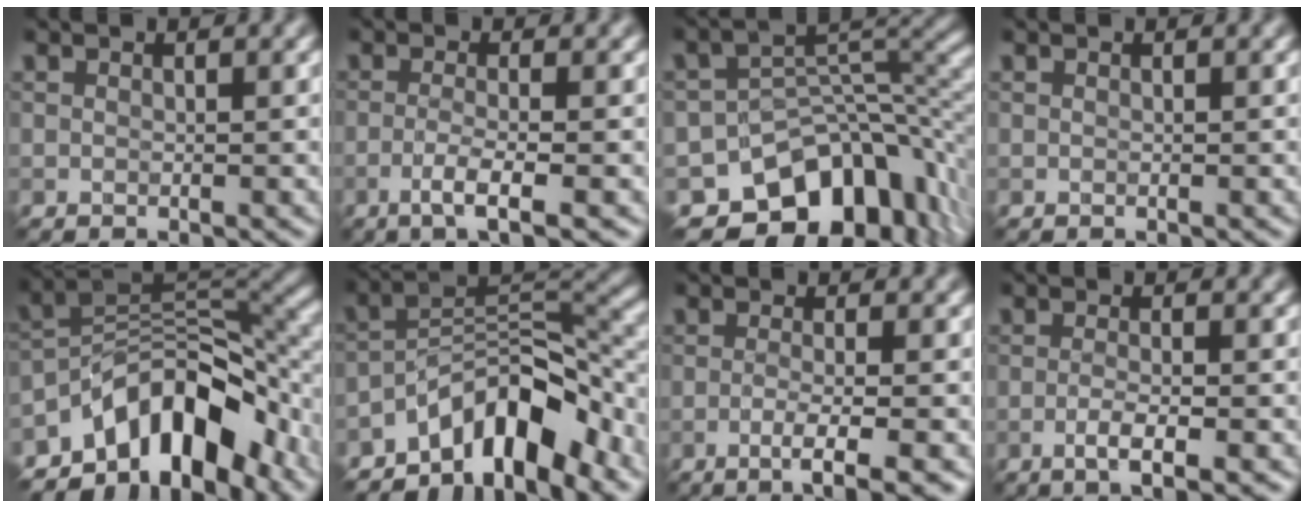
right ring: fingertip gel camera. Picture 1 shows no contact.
{"total": 3.1, "force": [-1.4, 0.4, 2.7], "torque": [-0.049, 0.004, -0.037]}
{"total": 11.7, "force": [-6.9, 7.4, 6.0], "torque": [-0.086, -0.008, -0.109]}
{"total": 0.0}
{"total": 10.7, "force": [-6.4, 5.1, 7.0], "torque": [-0.091, 0.016, -0.124]}
{"total": 8.0, "force": [-5.6, 2.5, 5.1], "torque": [-0.065, 0.010, -0.108]}
{"total": 3.6, "force": [-1.6, 0.6, 3.2], "torque": [-0.051, 0.000, -0.037]}
{"total": 2.8, "force": [-1.1, 0.6, 2.5], "torque": [-0.043, 0.003, -0.026]}